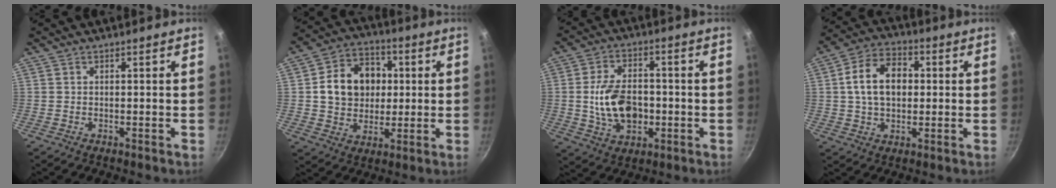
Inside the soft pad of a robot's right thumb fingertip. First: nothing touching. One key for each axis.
{"total": 14.1, "fx": 1.8, "fy": 11.6, "fz": 7.9, "tx": -0.097, "ty": 0.016, "tz": 0.027}
{"total": 12.7, "fx": -1.3, "fy": 8.4, "fz": 9.4, "tx": -0.144, "ty": 0.015, "tz": -0.019}
{"total": 12.2, "fx": 1.4, "fy": 8.5, "fz": 8.7, "tx": -0.125, "ty": 0.020, "tz": 0.013}